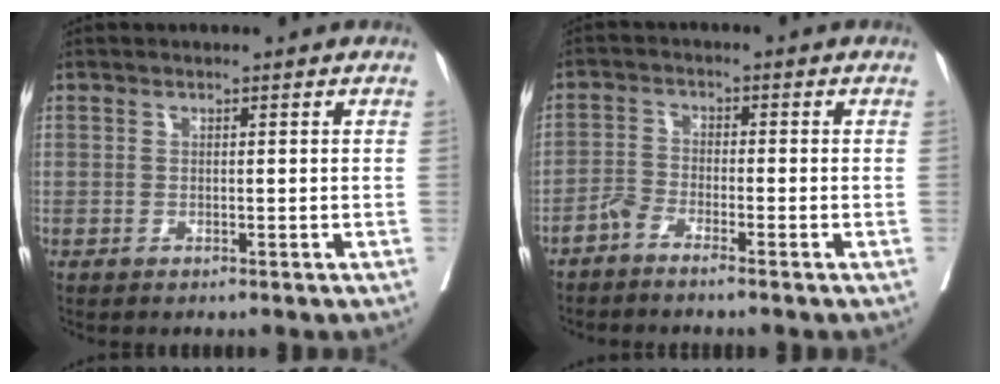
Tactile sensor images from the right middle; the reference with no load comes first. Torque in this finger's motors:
{"motor_torque": [-0.23, -0.10, 0.01, -0.01]}